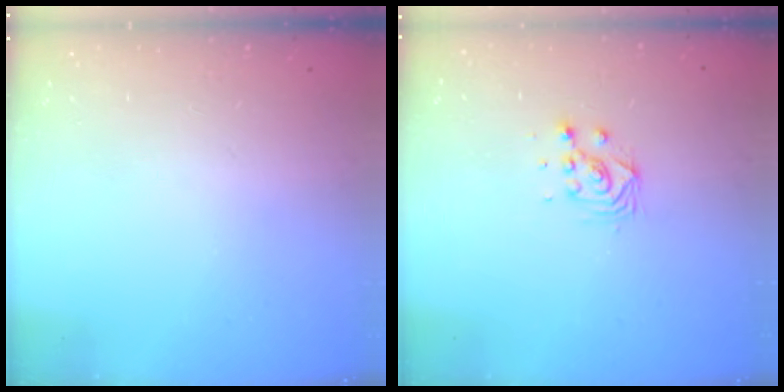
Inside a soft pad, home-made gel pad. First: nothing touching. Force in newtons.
{"total": 4.8, "press": 4.8, "slide": 0.3}